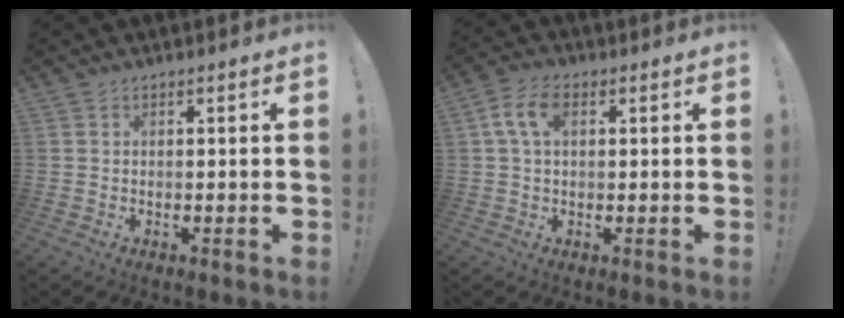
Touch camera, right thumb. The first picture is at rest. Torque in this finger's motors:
{"motor_torque": [0.32, 0.32, 0.27, -0.25, 0.00]}